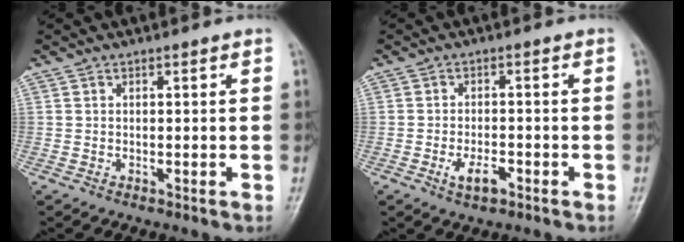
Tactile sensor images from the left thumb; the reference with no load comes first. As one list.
[{"total": 3.9, "force": [-2.1, 1.8, 2.7], "torque": [-0.047, 0.006, -0.033]}]